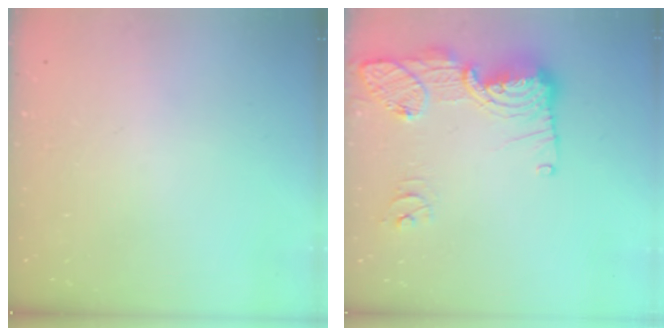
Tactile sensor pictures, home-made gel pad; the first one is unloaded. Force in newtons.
{"total": 17.6, "press": 17.3, "slide": 3.3}